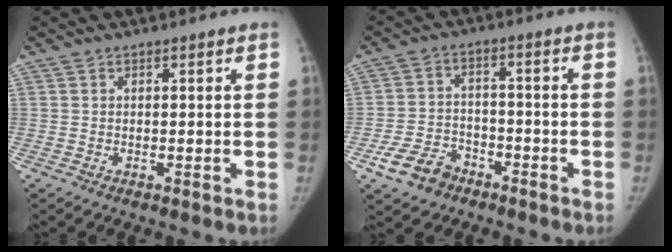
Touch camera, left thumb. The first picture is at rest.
{"total": 8.0, "force": [-5.0, 5.4, 3.2], "torque": [-0.048, 0.028, -0.089]}